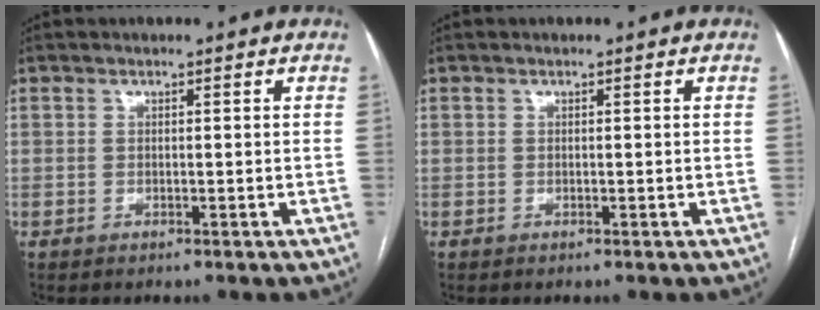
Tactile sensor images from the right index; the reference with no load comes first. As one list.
[{"total": 0.0}]